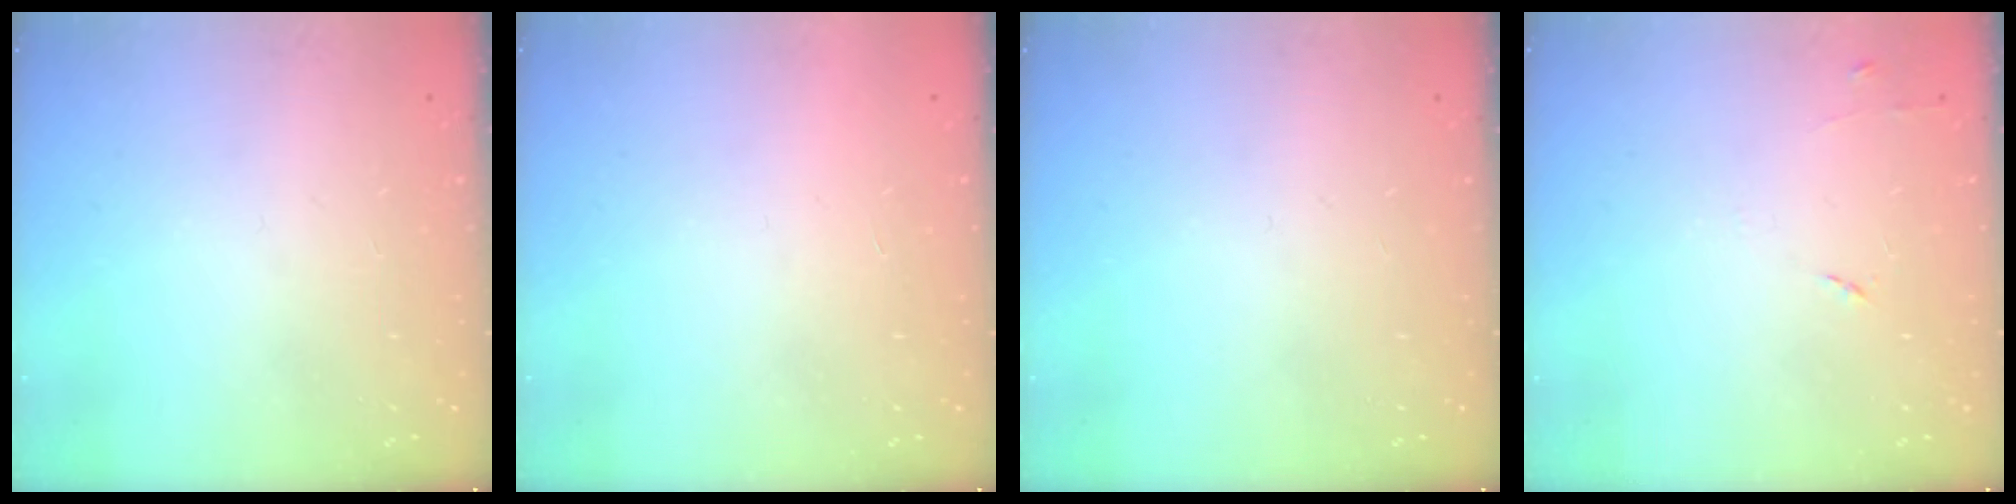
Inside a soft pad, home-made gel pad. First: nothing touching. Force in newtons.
{"total": 1.7, "press": 1.7, "slide": 0.1}
{"total": 0.0}
{"total": 5.3, "press": 5.2, "slide": 0.8}